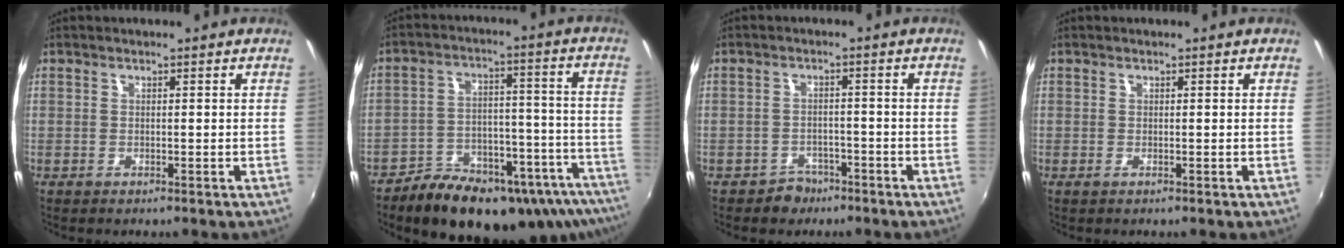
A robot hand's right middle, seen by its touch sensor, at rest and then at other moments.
{"total": 24.7, "force": [-18.1, 10.7, 12.9], "torque": [-0.204, 0.002, -0.229]}
{"total": 4.1, "force": [-2.9, 2.9, 0.2], "torque": [-0.013, 0.010, -0.043]}
{"total": 0.0}